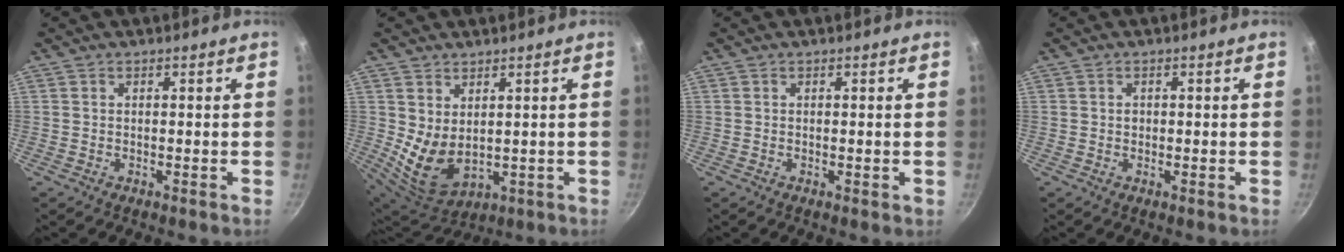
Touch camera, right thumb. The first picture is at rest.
{"total": 8.3, "force": [1.8, 5.3, 6.1], "torque": [-0.096, -0.040, 0.055]}
{"total": 0.6, "force": [-0.1, 0.1, 0.6], "torque": [-0.008, -0.001, -0.001]}
{"total": 0.7, "force": [0.0, 0.6, 0.4], "torque": [-0.004, 0.002, 0.000]}